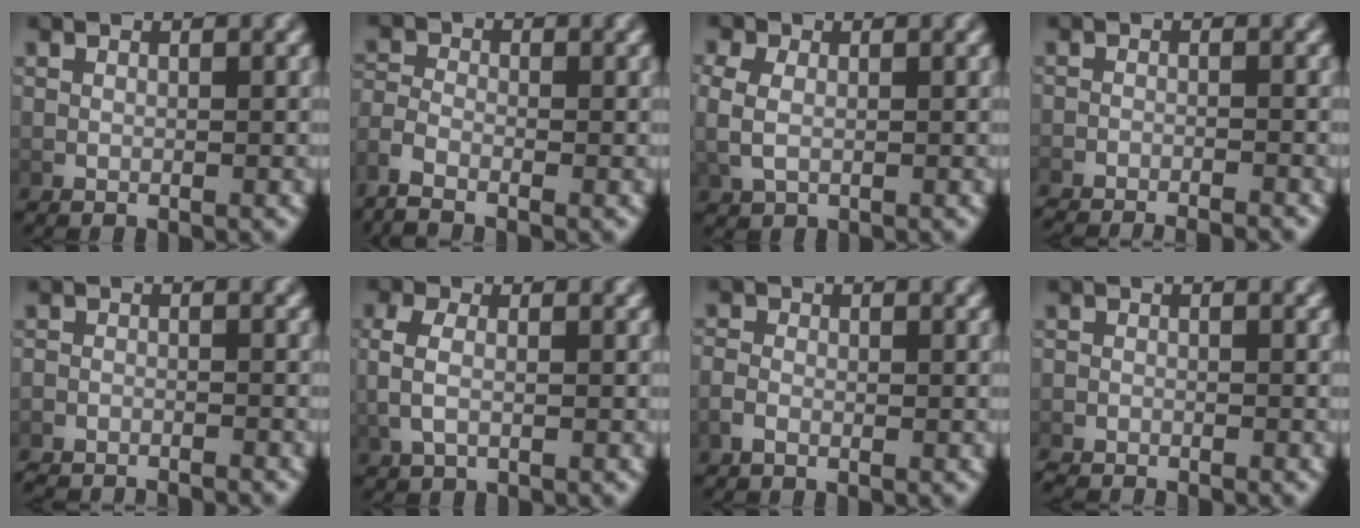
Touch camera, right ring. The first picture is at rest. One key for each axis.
{"total": 2.5, "fx": -1.7, "fy": 1.2, "fz": 1.4, "tx": -0.040, "ty": -0.012, "tz": -0.027}
{"total": 2.8, "fx": 0.5, "fy": 2.2, "fz": 1.8, "tx": -0.051, "ty": -0.006, "tz": 0.017}
{"total": 5.3, "fx": -5.1, "fy": 1.0, "fz": 0.7, "tx": 0.001, "ty": -0.007, "tz": -0.083}
{"total": 4.1, "fx": -4.0, "fy": 0.7, "fz": 0.3, "tx": -0.001, "ty": -0.013, "tz": -0.064}
{"total": 2.5, "fx": 0.1, "fy": 1.3, "fz": 2.1, "tx": -0.057, "ty": -0.005, "tz": 0.008}
{"total": 1.2, "fx": -0.7, "fy": 0.7, "fz": 0.6, "tx": -0.015, "ty": -0.004, "tz": -0.016}
{"total": 2.0, "fx": -2.0, "fy": 0.4, "fz": 0.1, "tx": -0.003, "ty": -0.010, "tz": -0.032}